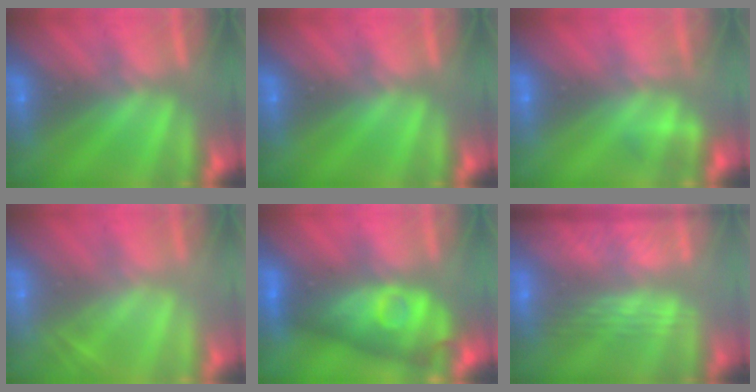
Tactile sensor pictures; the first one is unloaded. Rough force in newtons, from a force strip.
{"total": 0.0}
{"total": 2.2}
{"total": 2.0}
{"total": 4.2}
{"total": 2.8}